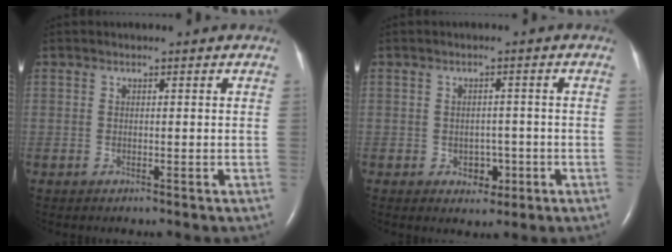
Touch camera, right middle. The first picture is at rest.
{"total": 3.0, "force": [-1.1, 2.3, 1.7], "torque": [-0.018, 0.004, -0.006]}